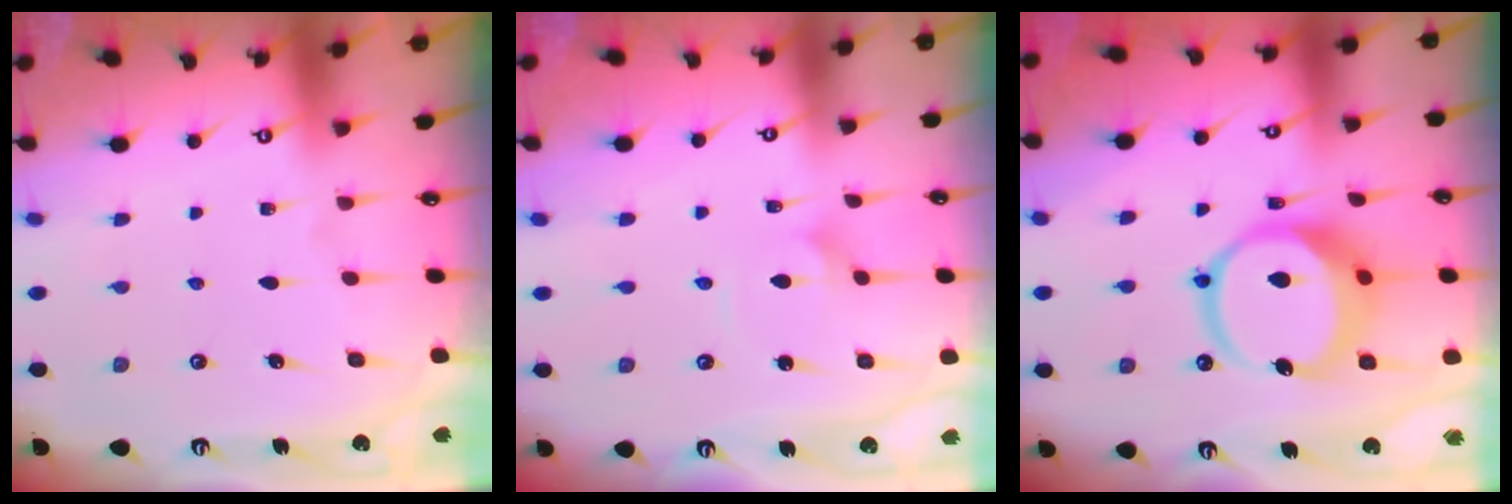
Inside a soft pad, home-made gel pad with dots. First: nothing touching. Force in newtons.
{"total": 2.0, "press": 2.0, "slide": 0.1}
{"total": 14.7, "press": 14.6, "slide": 2.0}